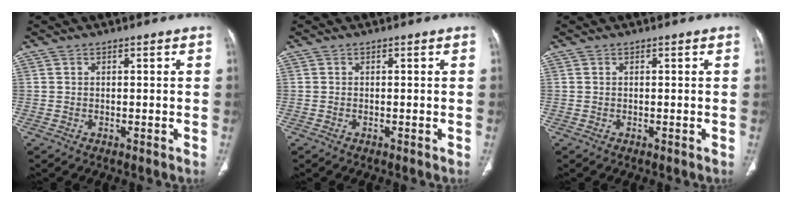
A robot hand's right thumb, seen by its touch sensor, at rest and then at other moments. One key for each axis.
{"total": 0.0}
{"total": 0.0}